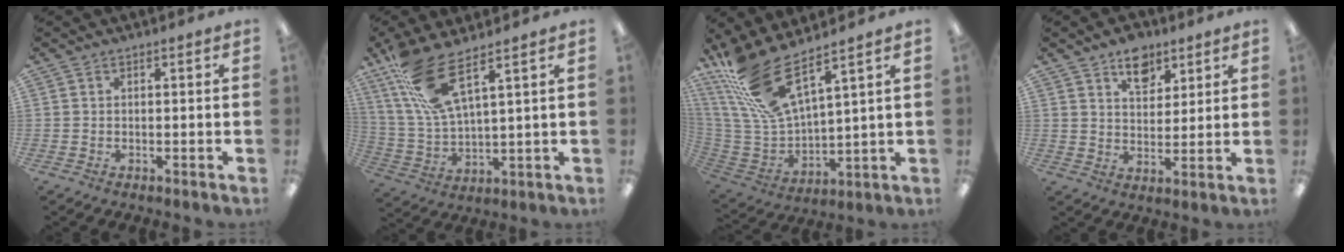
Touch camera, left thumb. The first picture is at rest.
{"total": 13.4, "force": [8.8, 3.7, 9.4], "torque": [-0.208, -0.029, 0.160]}
{"total": 18.0, "force": [12.7, 5.5, 11.5], "torque": [-0.272, -0.076, 0.228]}
{"total": 8.4, "force": [5.7, 5.0, 3.6], "torque": [-0.033, -0.029, 0.097]}